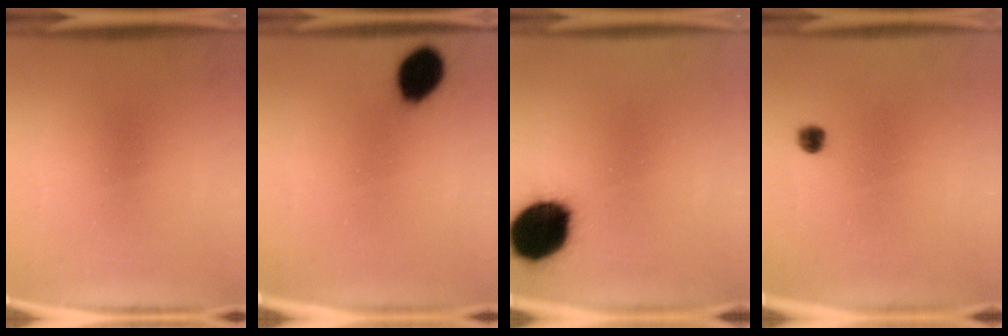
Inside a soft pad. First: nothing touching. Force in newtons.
{"total": 9.8}
{"total": 18.2}
{"total": 2.4}